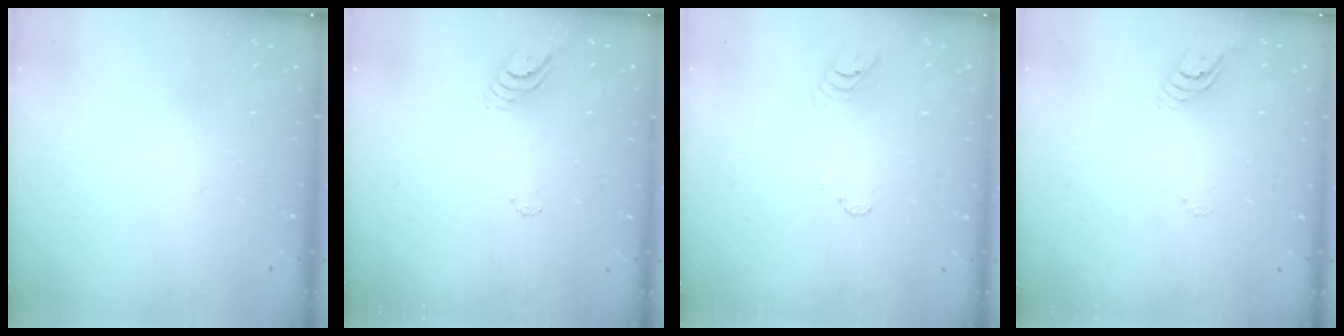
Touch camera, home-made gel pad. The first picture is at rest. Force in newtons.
{"total": 3.7, "press": 3.6, "slide": 0.3}
{"total": 3.8, "press": 3.7, "slide": 0.4}
{"total": 4.2, "press": 4.1, "slide": 0.3}